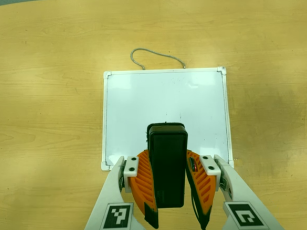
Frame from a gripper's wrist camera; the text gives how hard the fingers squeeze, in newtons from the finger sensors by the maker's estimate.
{"total": 6.4, "left": 5.5, "right": 7.4}